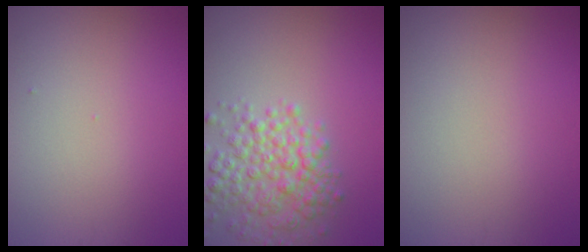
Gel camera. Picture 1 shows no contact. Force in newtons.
{"total": 5.0, "press": 5.0, "slide": 0.2}
{"total": 0.0}